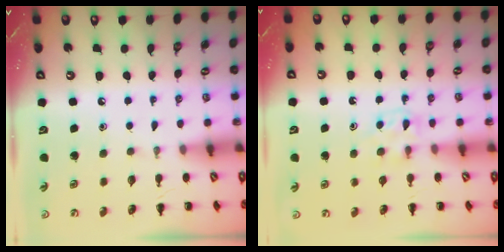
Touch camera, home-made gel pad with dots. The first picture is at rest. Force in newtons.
{"total": 3.6, "press": 3.3, "slide": 1.3}